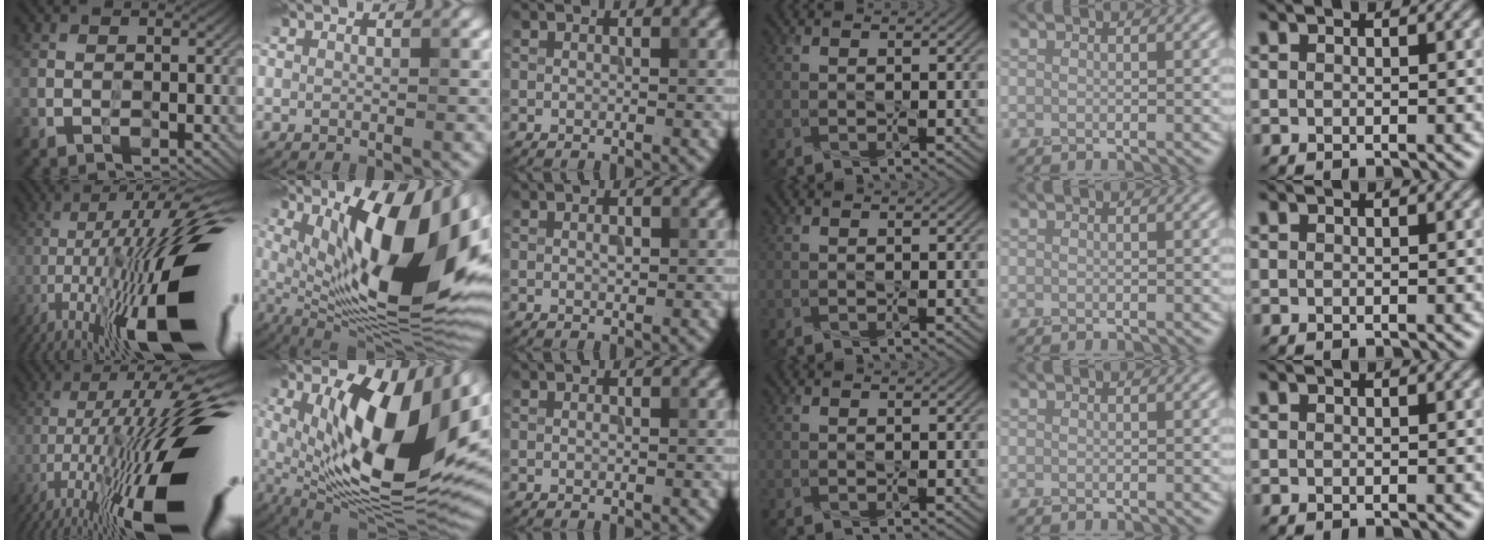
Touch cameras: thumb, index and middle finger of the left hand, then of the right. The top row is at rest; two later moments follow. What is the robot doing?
{"motion": "press", "object": "grip strengthener"}